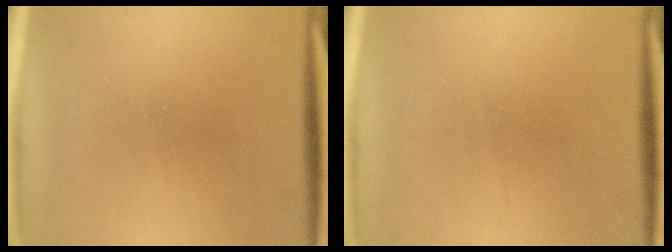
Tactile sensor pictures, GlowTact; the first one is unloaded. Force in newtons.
{"total": 1.4}